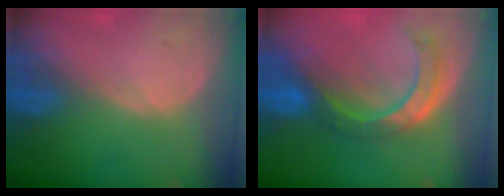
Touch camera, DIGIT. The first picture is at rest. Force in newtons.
{"total": 8.3, "press": 7.2, "slide": 4.2}